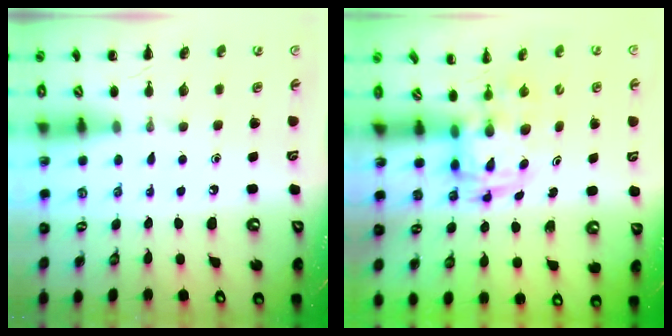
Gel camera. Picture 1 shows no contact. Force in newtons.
{"total": 2.8, "press": 2.7, "slide": 0.6}